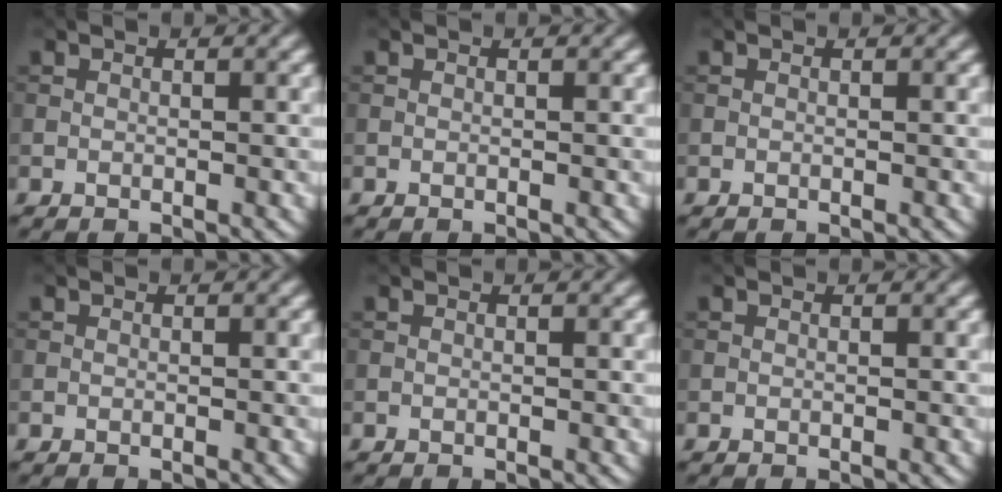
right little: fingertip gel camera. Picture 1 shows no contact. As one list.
[{"total": 0.0}, {"total": 0.0}, {"total": 0.0}, {"total": 0.0}, {"total": 0.0}]